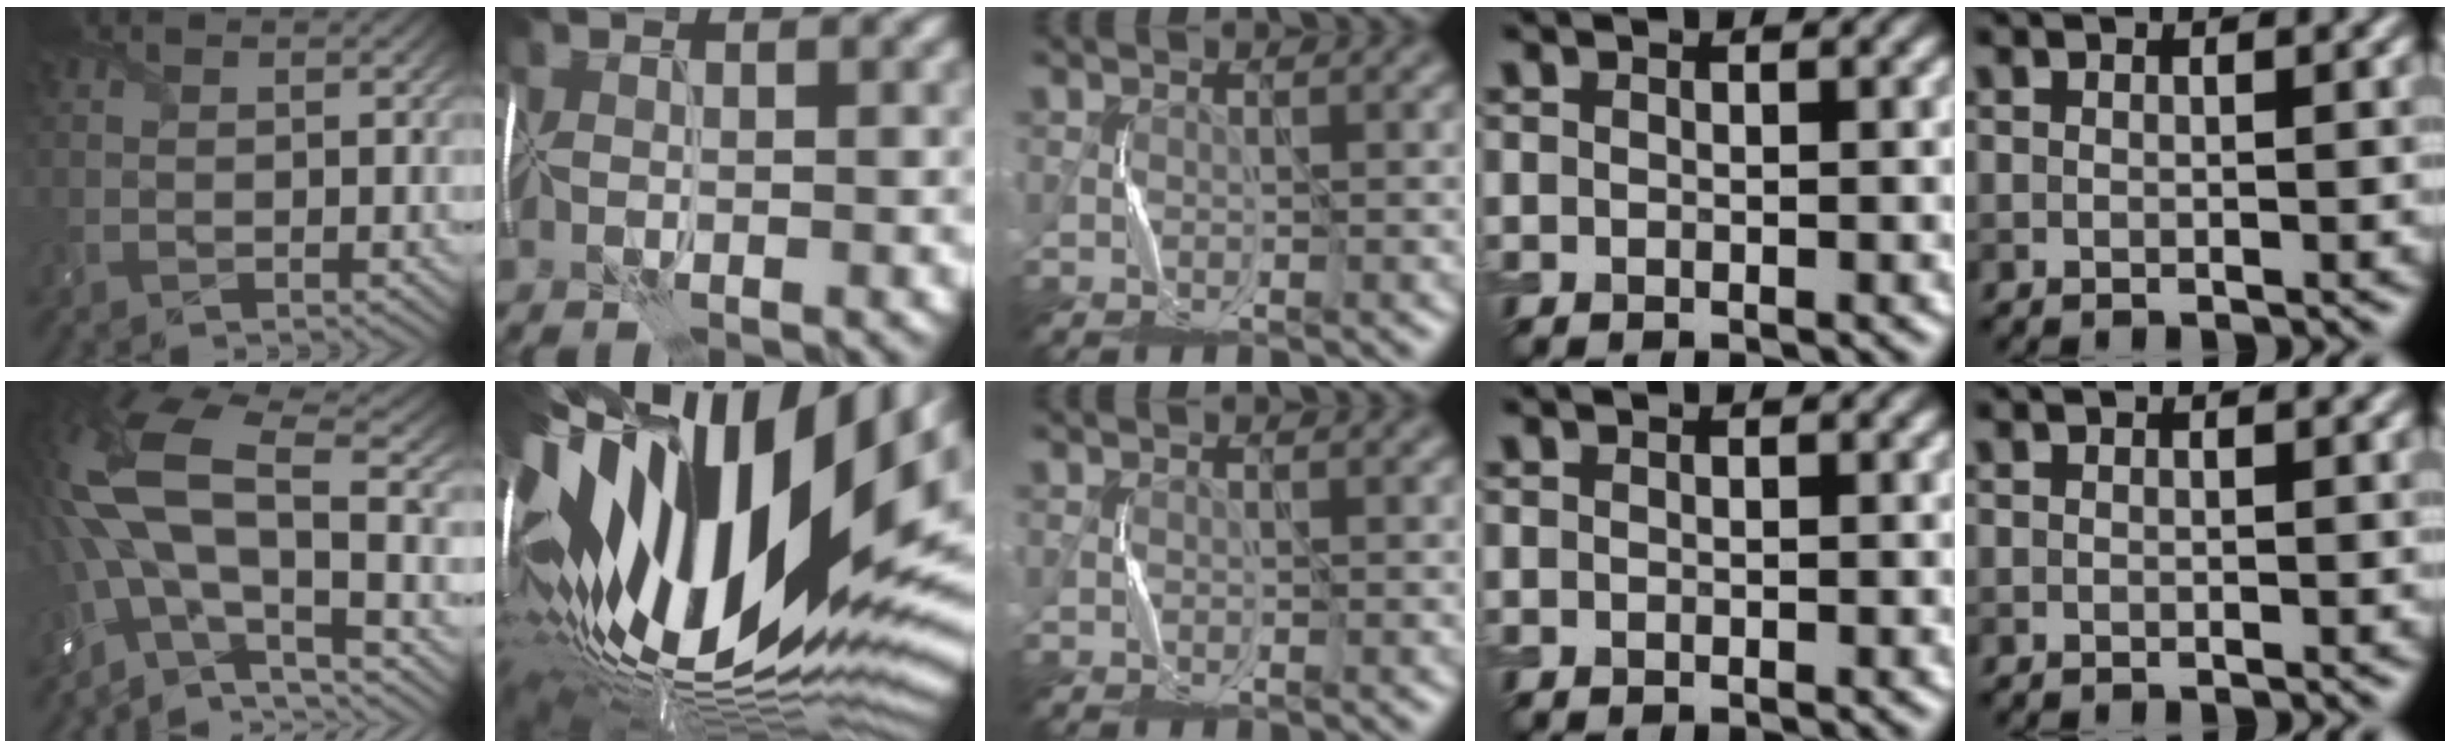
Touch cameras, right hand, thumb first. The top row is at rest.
{"thumb": {"total": 16.0, "force": [-1.6, 6.6, 14.5], "torque": [-0.321, -0.008, -0.022]}, "index": {"total": 20.5, "force": [0.3, 9.3, 18.3], "torque": [-0.326, -0.019, -0.010]}}